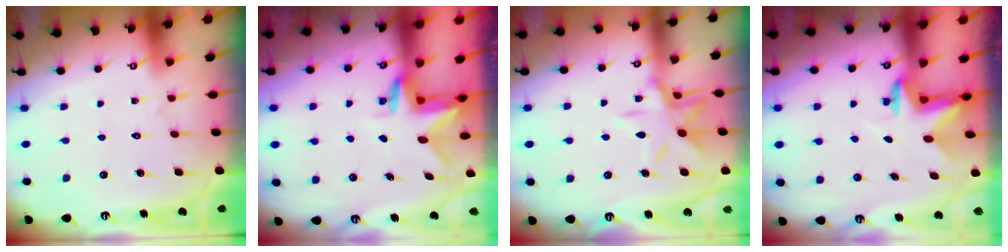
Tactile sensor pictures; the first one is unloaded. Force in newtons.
{"total": 2.9, "press": 2.9, "slide": 0.2}
{"total": 12.0, "press": 11.9, "slide": 0.8}
{"total": 2.6, "press": 2.5, "slide": 0.4}